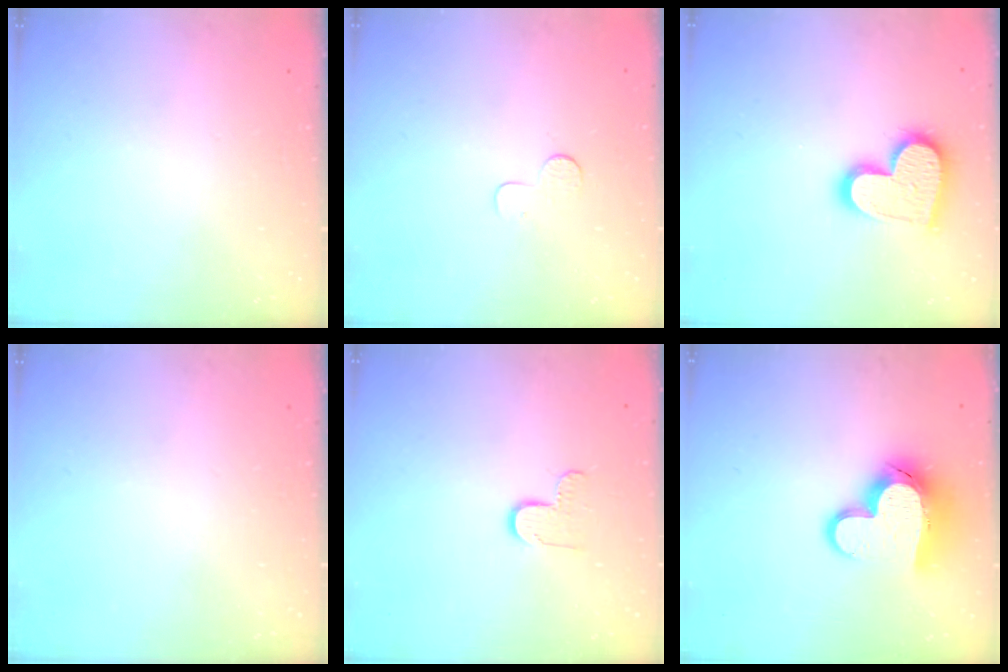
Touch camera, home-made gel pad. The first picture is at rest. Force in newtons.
{"total": 4.9, "press": 4.8, "slide": 0.5}
{"total": 15.5, "press": 15.5, "slide": 1.1}
{"total": 0.0}
{"total": 6.3, "press": 6.3, "slide": 0.3}
{"total": 14.9, "press": 14.9, "slide": 0.9}